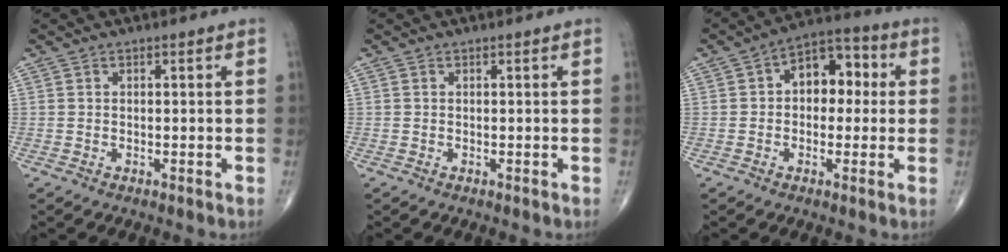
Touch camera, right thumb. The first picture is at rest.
{"total": 0.0}
{"total": 10.1, "force": [1.2, 6.7, 7.5], "torque": [-0.072, 0.031, 0.008]}